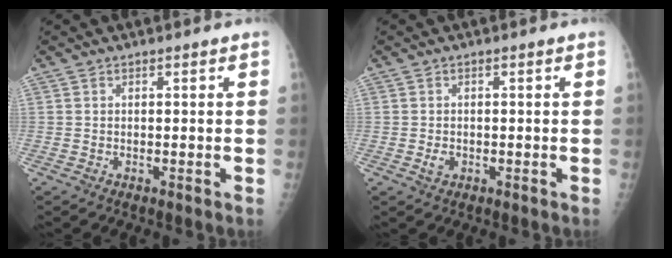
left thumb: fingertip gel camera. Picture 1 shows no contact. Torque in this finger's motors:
{"motor_torque": [-0.06, 0.02, 0.03, 0.00, 0.00]}